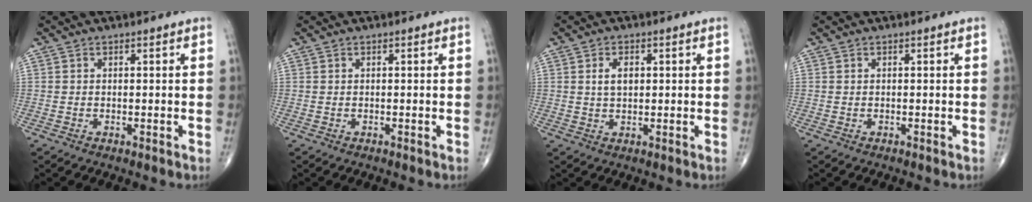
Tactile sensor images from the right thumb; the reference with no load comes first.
{"total": 0.0}
{"total": 3.6, "force": [0.9, 2.2, 2.8], "torque": [-0.046, 0.000, 0.018]}
{"total": 0.0}